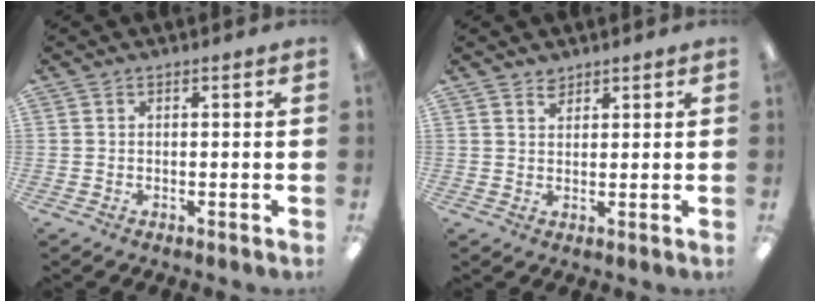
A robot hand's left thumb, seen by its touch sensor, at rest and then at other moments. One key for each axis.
{"total": 2.2, "fx": 2.0, "fy": 1.0, "fz": 0.2, "tx": 0.002, "ty": -0.007, "tz": 0.037}